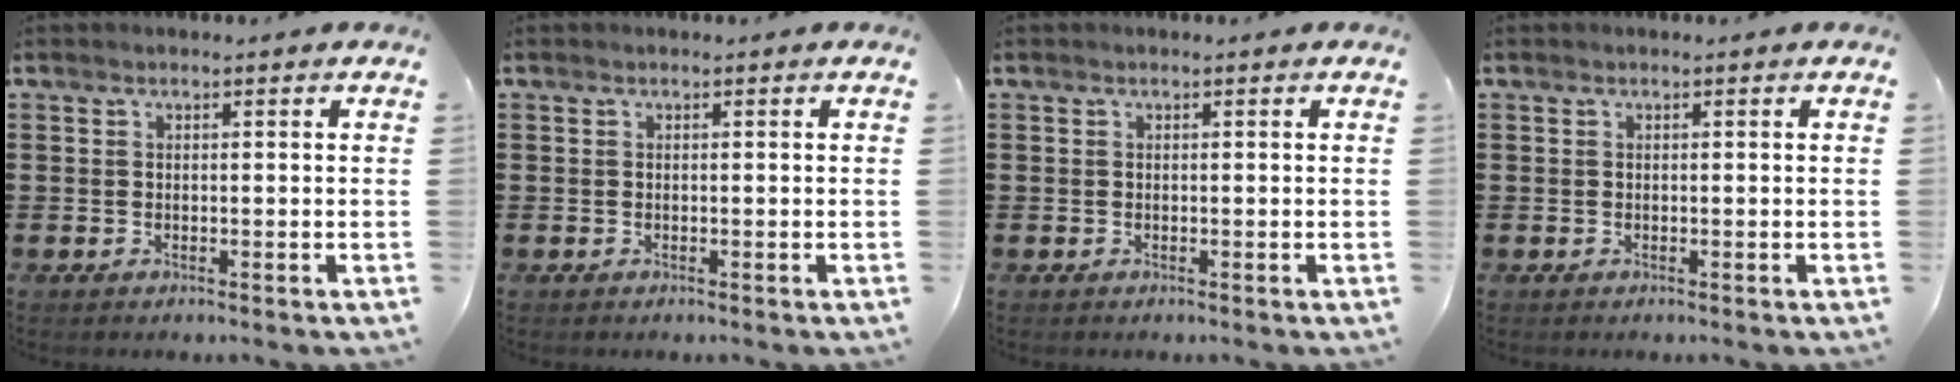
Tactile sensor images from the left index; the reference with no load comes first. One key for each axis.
{"total": 0.0}
{"total": 0.0}
{"total": 0.0}